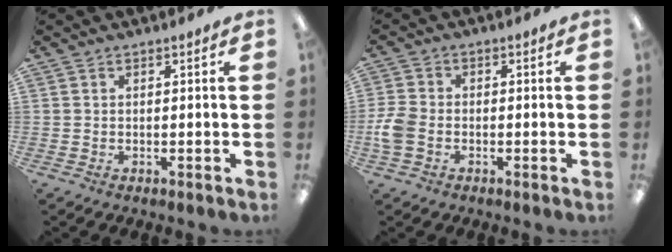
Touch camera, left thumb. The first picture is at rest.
{"total": 5.4, "force": [-1.6, 3.8, 3.5], "torque": [-0.074, 0.009, -0.029]}